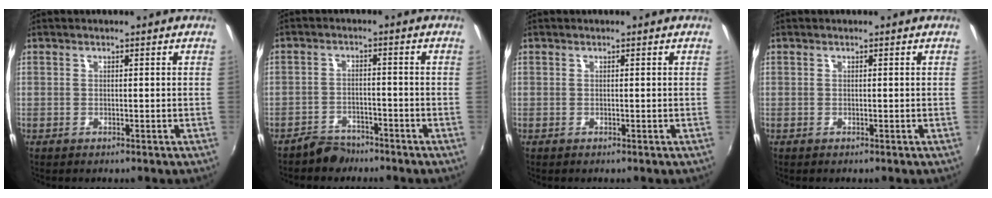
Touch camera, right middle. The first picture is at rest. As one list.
[{"total": 4.5, "force": [-4.0, 2.0, 0.6], "torque": [-0.028, 0.008, -0.067]}, {"total": 0.0}, {"total": 0.0}]